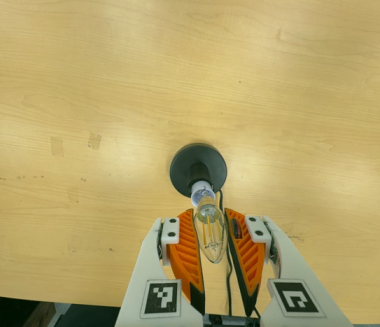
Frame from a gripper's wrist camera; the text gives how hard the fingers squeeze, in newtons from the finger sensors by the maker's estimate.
{"total": 13.6, "left": 14.7, "right": 12.5}